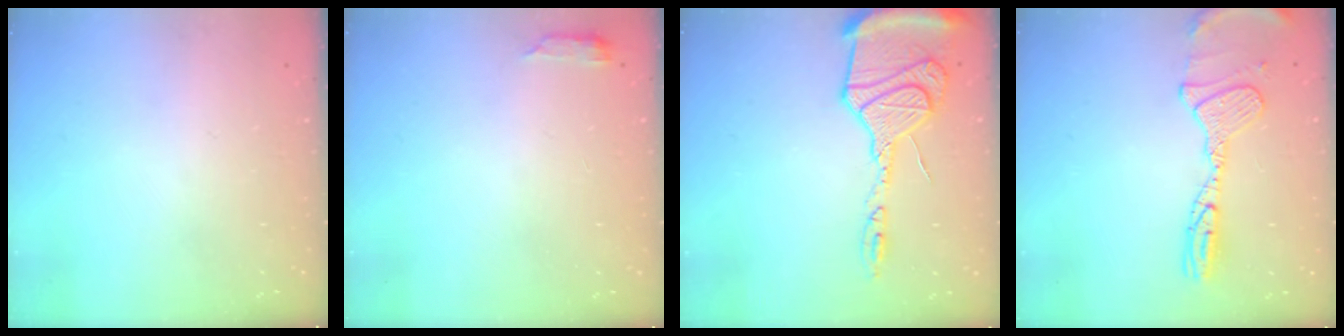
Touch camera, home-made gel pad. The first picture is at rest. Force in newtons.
{"total": 2.9, "press": 2.9, "slide": 0.5}
{"total": 18.2, "press": 17.5, "slide": 5.0}
{"total": 14.0, "press": 13.9, "slide": 1.7}